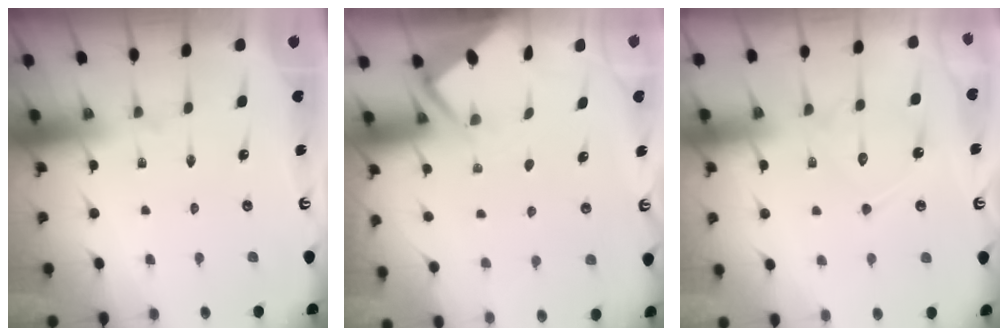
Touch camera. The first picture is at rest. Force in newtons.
{"total": 2.6, "press": 2.6, "slide": 0.4}
{"total": 12.8, "press": 12.7, "slide": 1.1}